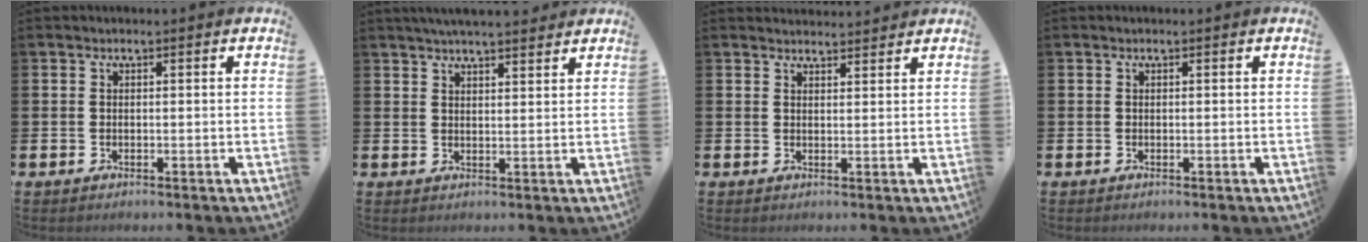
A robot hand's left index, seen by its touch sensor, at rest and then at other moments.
{"total": 4.0, "force": [3.9, 0.2, 0.9], "torque": [-0.020, -0.013, 0.070]}
{"total": 2.4, "force": [2.4, 0.4, -0.2], "torque": [0.011, -0.017, 0.041]}
{"total": 0.0}